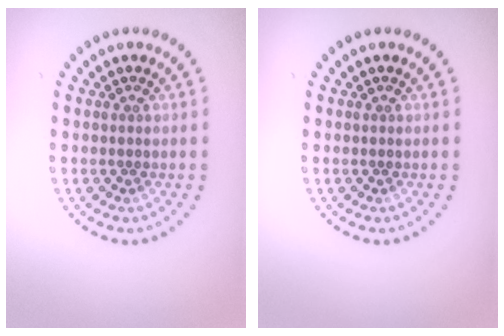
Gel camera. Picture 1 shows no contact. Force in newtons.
{"total": 0.0}